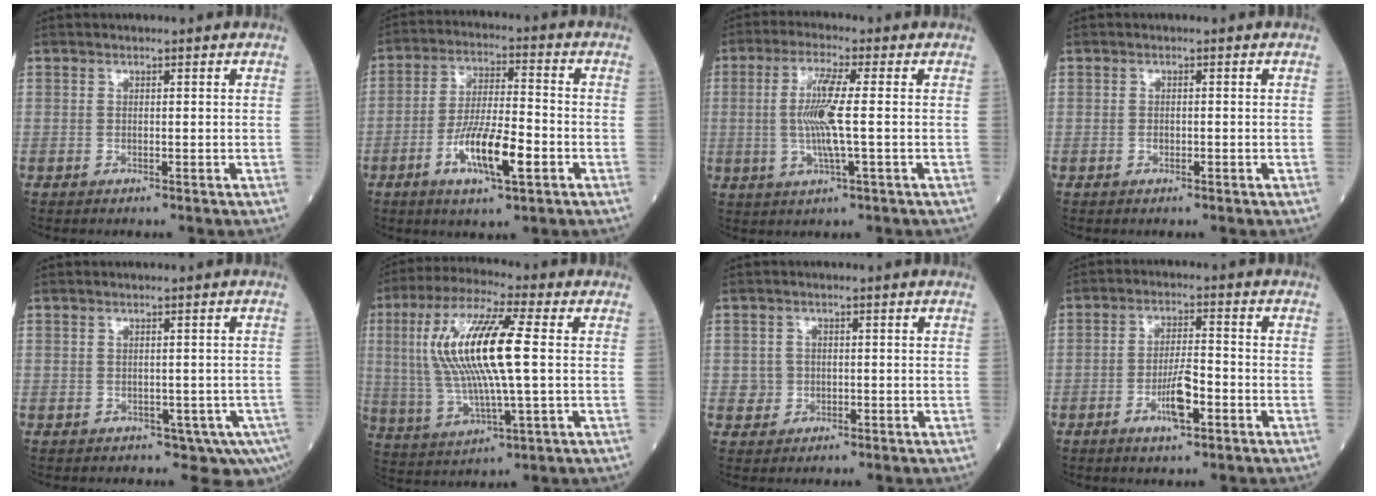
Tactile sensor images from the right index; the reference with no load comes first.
{"total": 10.3, "force": [-3.9, 2.0, 9.3], "torque": [-0.177, -0.003, -0.066]}
{"total": 7.7, "force": [0.1, 0.6, 7.6], "torque": [-0.157, 0.005, 0.000]}
{"total": 0.6, "force": [-0.3, 0.4, 0.4], "torque": [-0.011, 0.001, -0.005]}
{"total": 5.3, "force": [-2.7, 3.3, 3.3], "torque": [-0.021, 0.000, -0.030]}
{"total": 16.0, "force": [2.0, 2.2, 15.7], "torque": [-0.328, 0.013, 0.036]}
{"total": 2.2, "force": [-0.2, 2.1, 0.3], "torque": [0.001, 0.008, 0.002]}
{"total": 5.9, "force": [-2.5, 1.3, 5.1], "torque": [-0.099, 0.001, -0.041]}